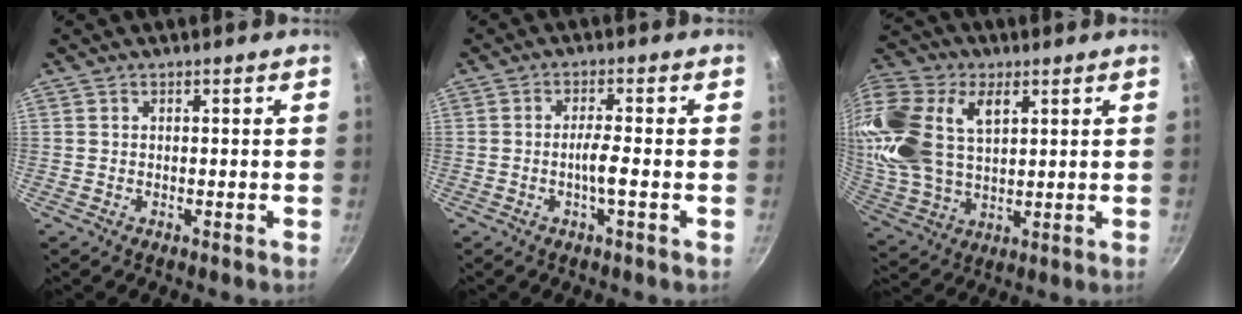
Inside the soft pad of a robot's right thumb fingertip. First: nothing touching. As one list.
[{"total": 3.6, "force": [-1.1, 0.0, 3.4], "torque": [-0.066, 0.010, -0.024]}, {"total": 23.1, "force": [7.3, 14.9, 16.2], "torque": [-0.353, 0.005, 0.139]}]